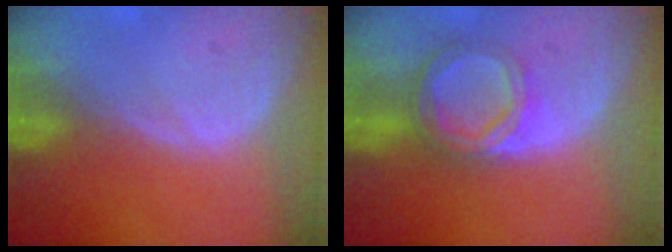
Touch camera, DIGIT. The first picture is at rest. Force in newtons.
{"total": 5.6, "press": 5.3, "slide": 2.0}